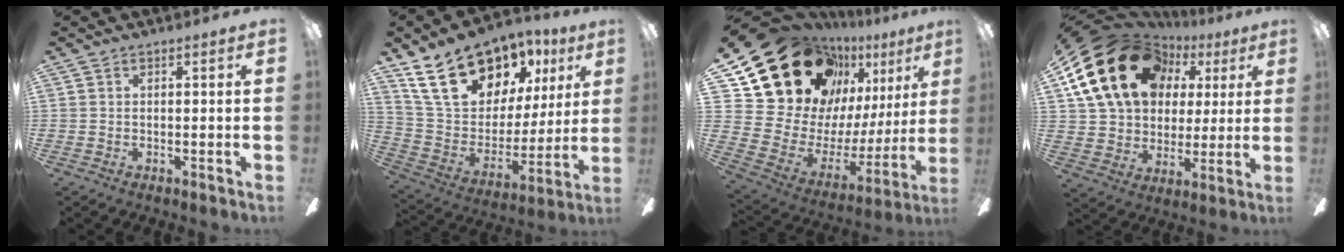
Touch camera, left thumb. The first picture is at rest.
{"total": 22.3, "force": [14.9, 12.9, 10.5], "torque": [-0.188, -0.080, 0.280]}
{"total": 26.7, "force": [16.3, 17.1, 12.5], "torque": [-0.201, -0.127, 0.331]}
{"total": 25.5, "force": [11.4, 18.1, 13.8], "torque": [-0.256, -0.041, 0.223]}